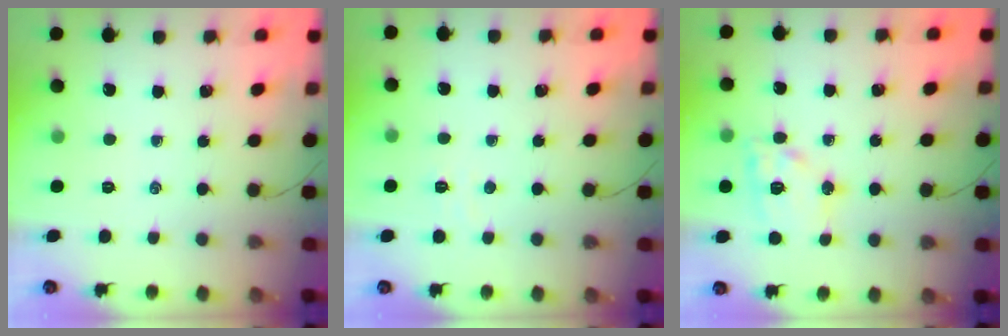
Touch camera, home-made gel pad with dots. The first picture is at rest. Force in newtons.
{"total": 2.5, "press": 2.4, "slide": 0.8}
{"total": 14.5, "press": 14.3, "slide": 2.1}